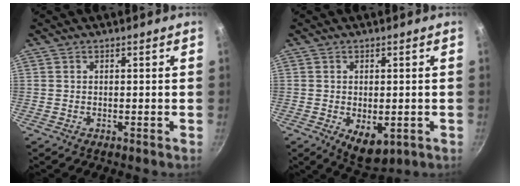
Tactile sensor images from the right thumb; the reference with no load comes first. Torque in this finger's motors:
{"motor_torque": [-0.33, 0.18, -0.05, -0.26, 0.01]}